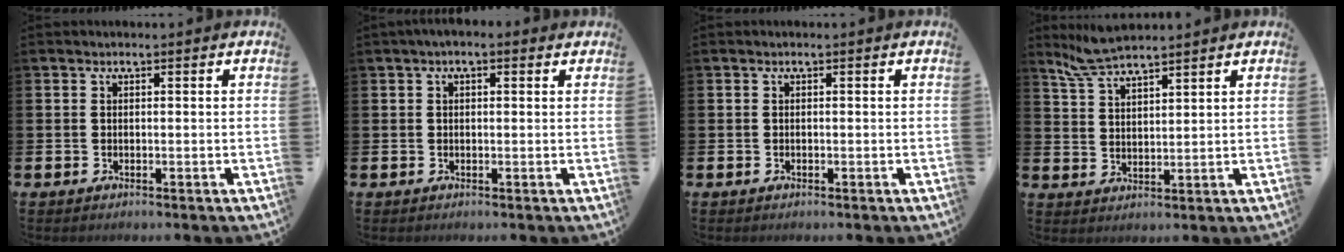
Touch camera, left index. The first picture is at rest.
{"total": 1.1, "force": [0.5, 0.6, 0.8], "torque": [-0.015, 0.008, 0.006]}
{"total": 0.0}
{"total": 5.6, "force": [5.2, 0.7, 2.0], "torque": [-0.060, -0.012, 0.098]}